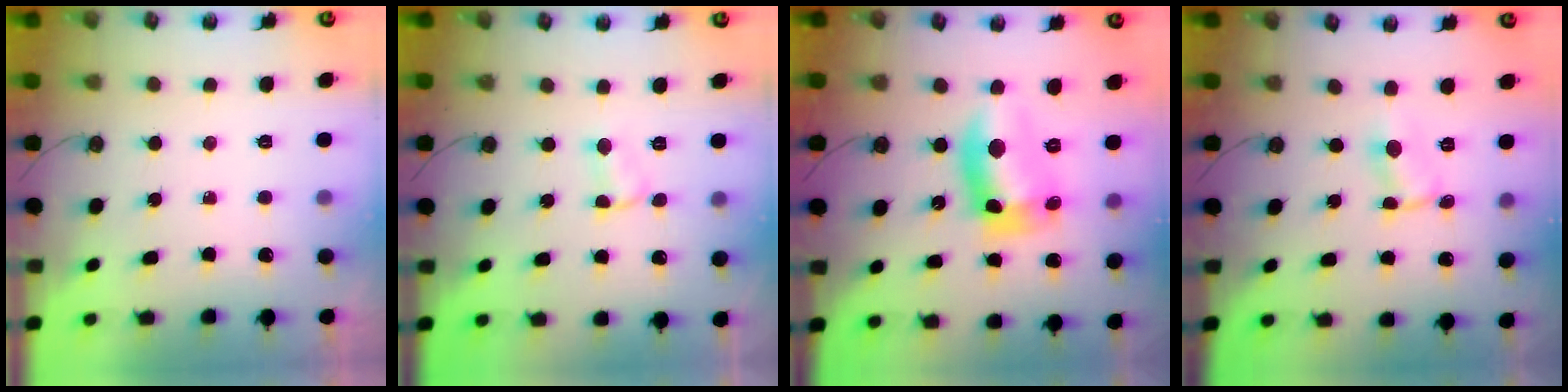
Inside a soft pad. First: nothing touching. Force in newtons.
{"total": 2.9, "press": 2.9, "slide": 0.5}
{"total": 12.9, "press": 12.8, "slide": 1.0}
{"total": 0.7, "press": 0.7, "slide": 0.1}